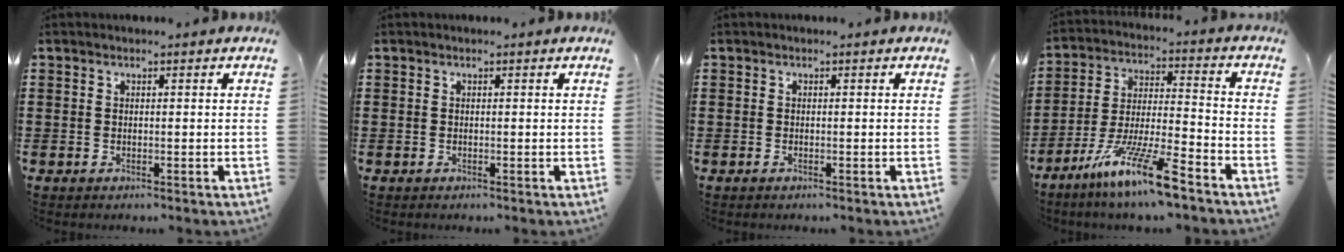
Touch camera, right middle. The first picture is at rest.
{"total": 0.0}
{"total": 0.0}
{"total": 11.8, "force": [-8.6, 1.0, 8.1], "torque": [-0.158, 0.006, -0.165]}